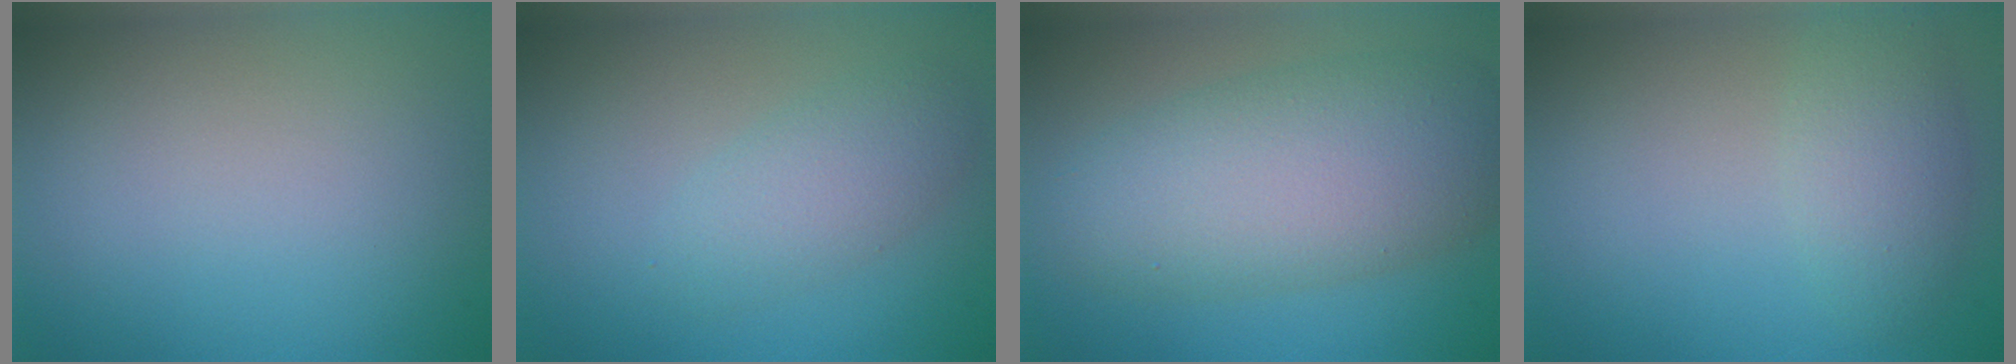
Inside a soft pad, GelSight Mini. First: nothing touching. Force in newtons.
{"total": 2.8, "press": 2.8, "slide": 0.1}
{"total": 8.5, "press": 8.5, "slide": 0.4}
{"total": 2.9, "press": 2.9, "slide": 0.1}